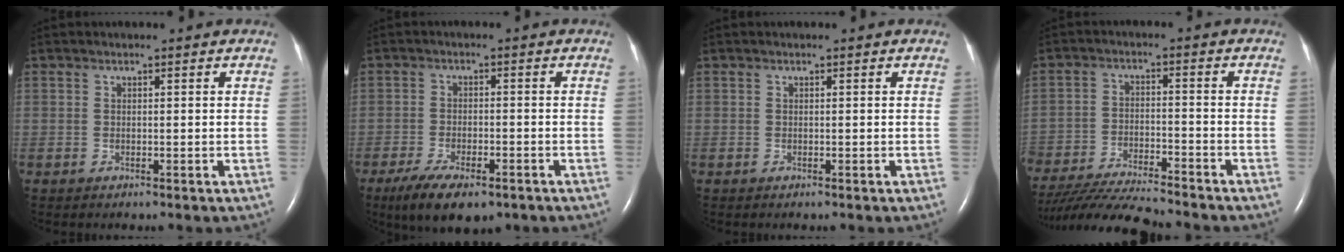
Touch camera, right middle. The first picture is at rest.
{"total": 9.4, "force": [-6.4, 3.4, 5.9], "torque": [-0.098, -0.012, -0.098]}
{"total": 0.0}
{"total": 15.7, "force": [-14.4, 1.1, 6.2], "torque": [-0.117, -0.029, -0.237]}